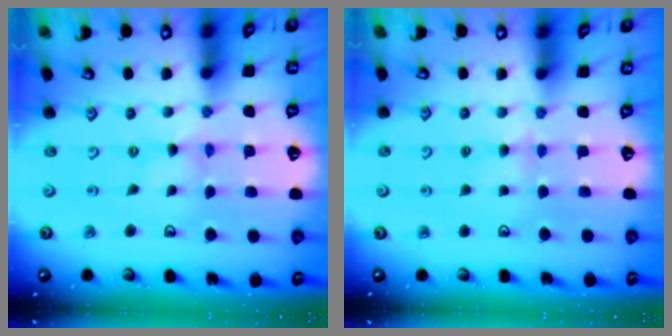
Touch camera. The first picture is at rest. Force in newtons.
{"total": 3.4, "press": 3.4, "slide": 0.5}